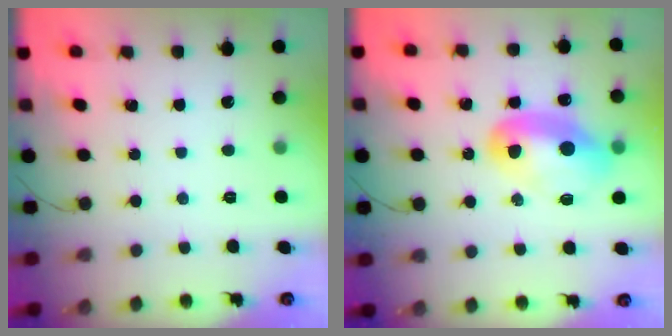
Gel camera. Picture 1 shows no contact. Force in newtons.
{"total": 11.9, "press": 11.9, "slide": 0.7}